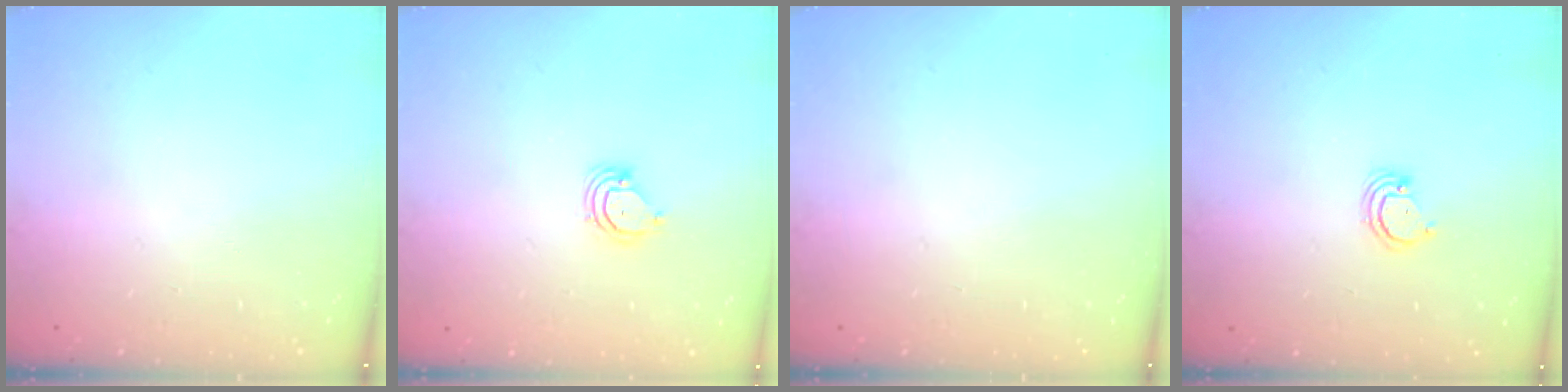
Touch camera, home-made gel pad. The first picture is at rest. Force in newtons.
{"total": 3.8, "press": 3.8, "slide": 0.2}
{"total": 0.0}
{"total": 2.5, "press": 2.5, "slide": 0.2}